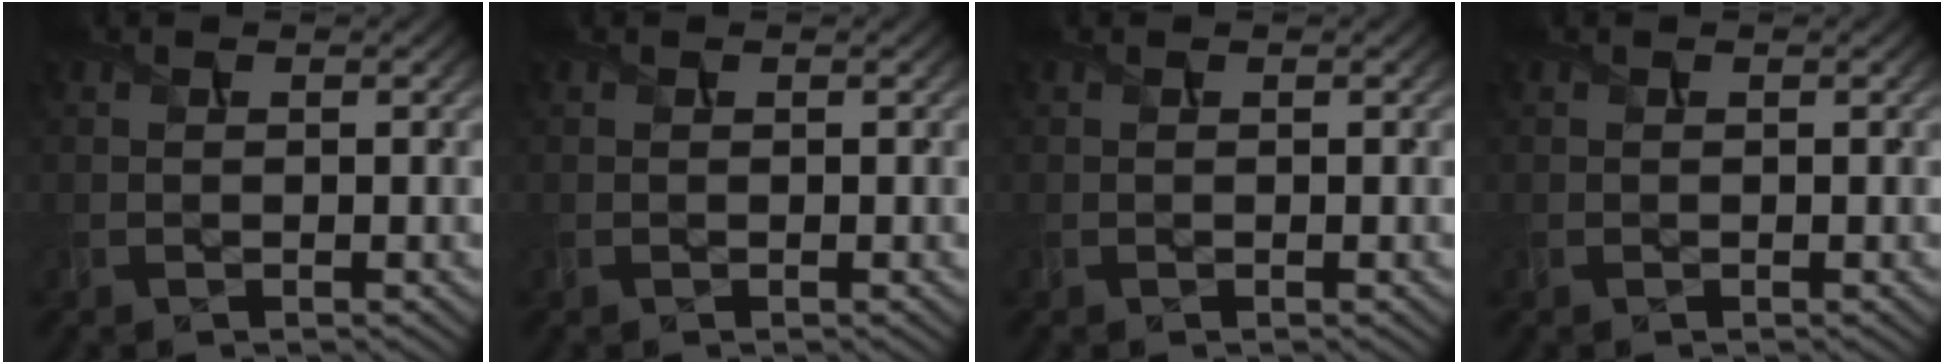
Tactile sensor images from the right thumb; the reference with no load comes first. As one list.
[{"total": 0.0}, {"total": 0.0}, {"total": 0.0}]